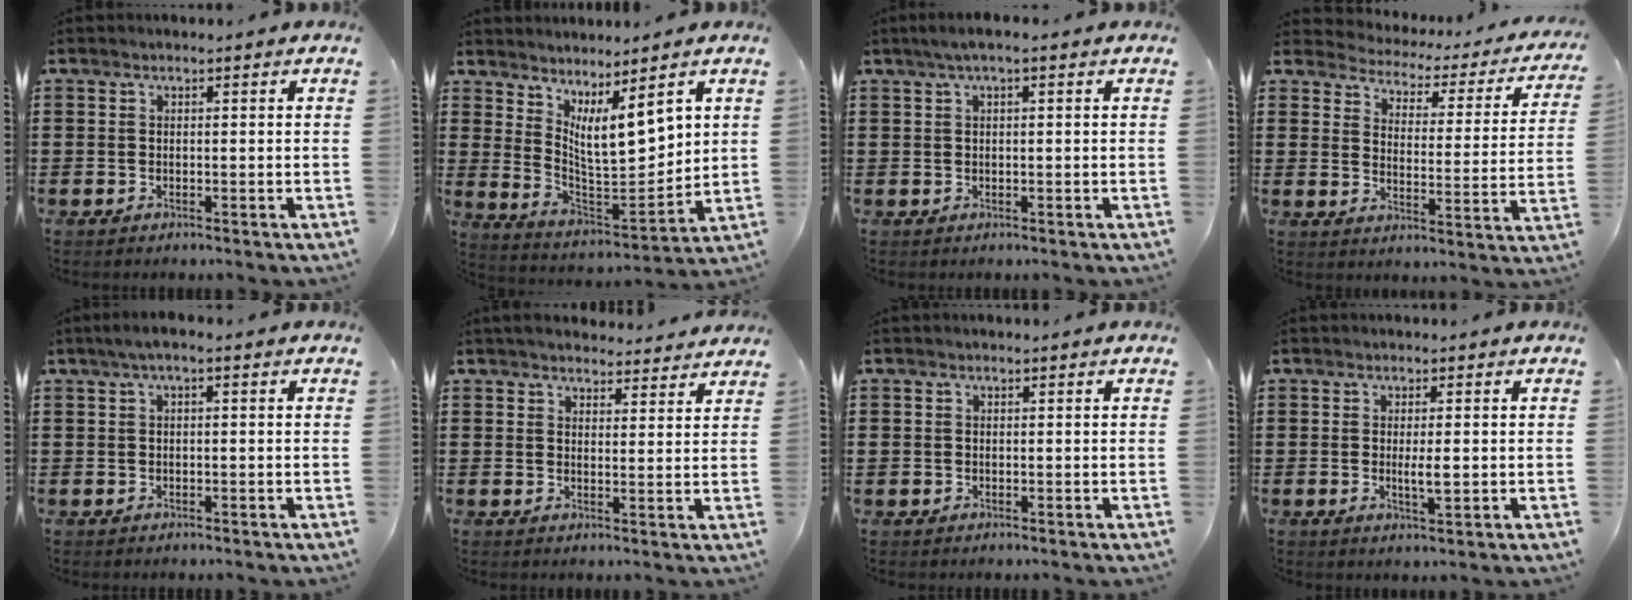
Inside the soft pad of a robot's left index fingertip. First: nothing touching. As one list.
[{"total": 9.2, "force": [5.3, 2.8, 7.0], "torque": [-0.112, -0.035, 0.092]}, {"total": 1.5, "force": [0.4, 0.1, 1.4], "torque": [-0.025, -0.001, 0.007]}, {"total": 2.2, "force": [2.1, 0.7, 0.1], "torque": [-0.025, -0.024, 0.027]}, {"total": 1.4, "force": [-0.3, 0.3, 1.3], "torque": [-0.029, -0.004, -0.008]}, {"total": 3.7, "force": [3.7, 0.7, 0.3], "torque": [-0.010, -0.016, 0.066]}, {"total": 0.6, "force": [0.0, 0.6, 0.1], "torque": [-0.004, 0.004, -0.001]}, {"total": 2.8, "force": [0.0, 0.6, 2.7], "torque": [-0.049, -0.004, 0.001]}]